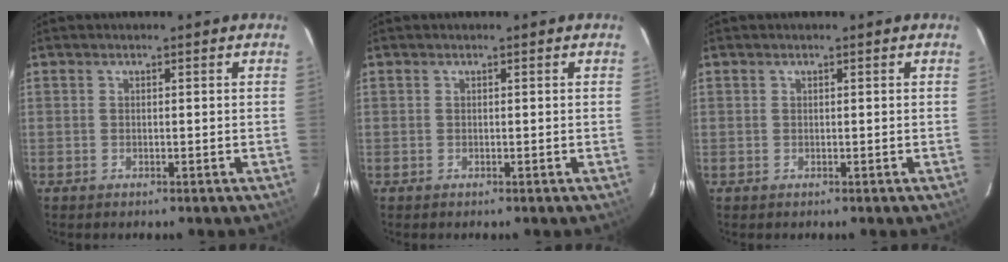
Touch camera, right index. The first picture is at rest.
{"total": 0.0}
{"total": 0.6, "force": [0.0, 0.6, -0.1], "torque": [0.003, 0.003, 0.000]}